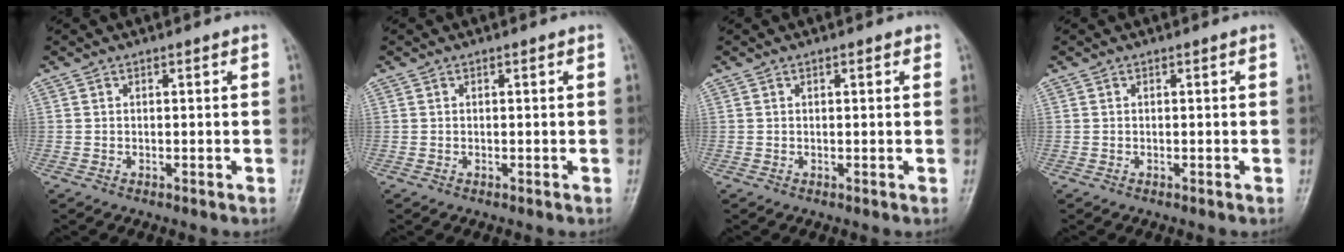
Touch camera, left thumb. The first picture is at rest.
{"total": 0.0}
{"total": 1.1, "force": [0.6, 0.5, 0.8], "torque": [-0.008, 0.001, 0.004]}
{"total": 0.0}